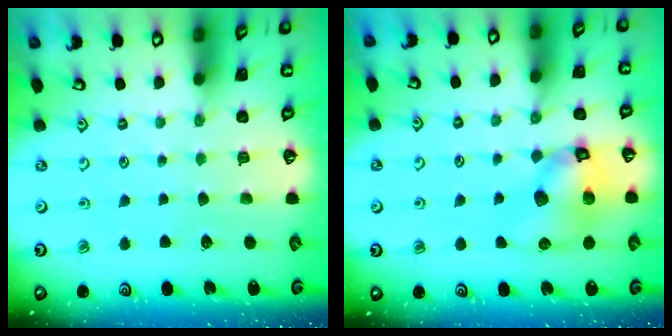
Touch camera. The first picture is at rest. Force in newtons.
{"total": 11.6, "press": 11.5, "slide": 1.6}